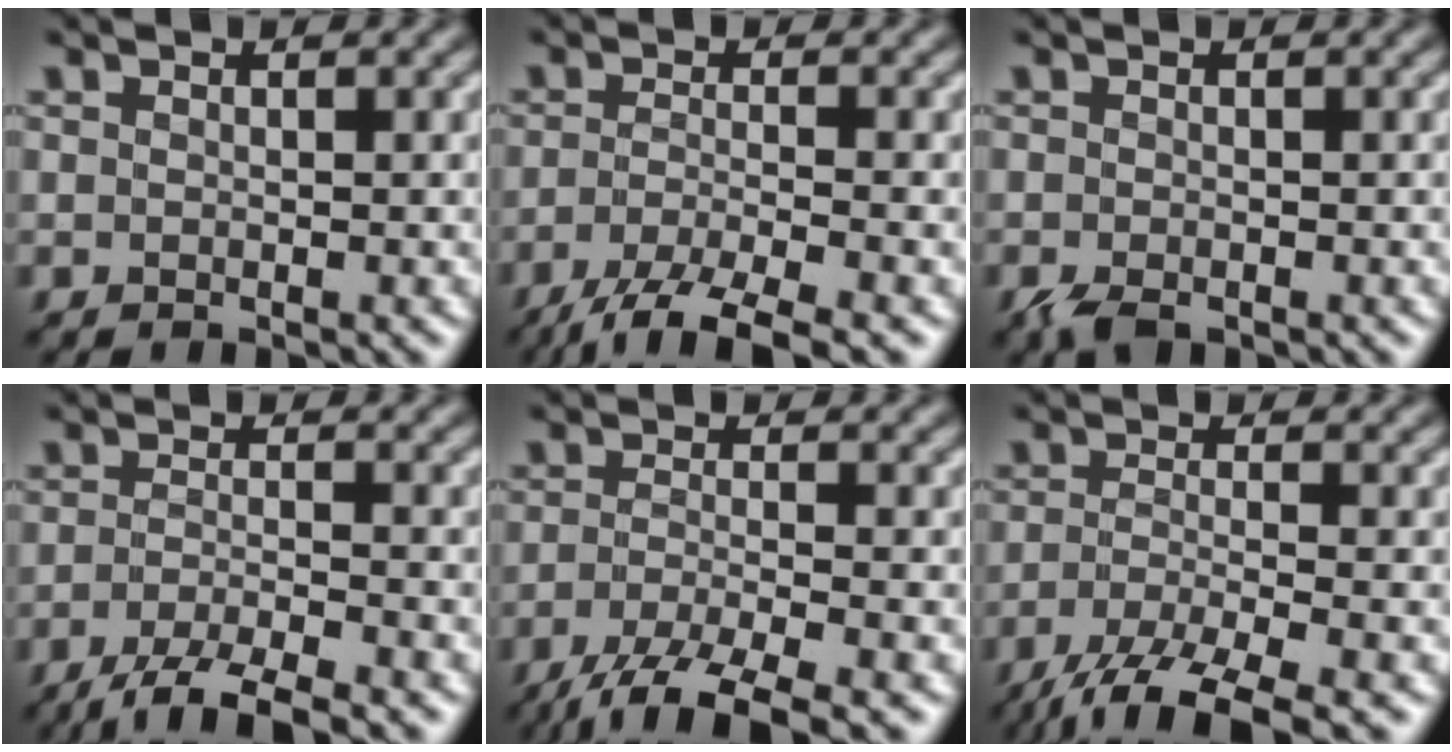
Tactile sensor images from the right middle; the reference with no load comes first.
{"total": 5.4, "force": [-4.1, 0.6, 3.5], "torque": [-0.065, -0.005, -0.081]}
{"total": 1.9, "force": [-1.3, 0.8, 1.1], "torque": [-0.030, -0.005, -0.028]}
{"total": 4.7, "force": [-3.6, 0.5, 3.0], "torque": [-0.058, -0.003, -0.070]}
{"total": 6.0, "force": [-4.4, 0.8, 4.0], "torque": [-0.076, -0.006, -0.090]}
{"total": 6.6, "force": [-4.8, 1.0, 4.4], "torque": [-0.087, -0.009, -0.097]}